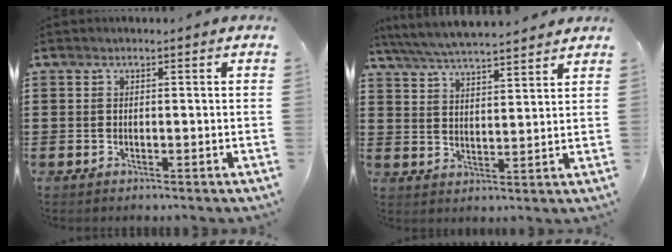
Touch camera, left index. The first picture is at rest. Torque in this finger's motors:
{"motor_torque": [2.14, 0.00, 0.56, 0.21]}